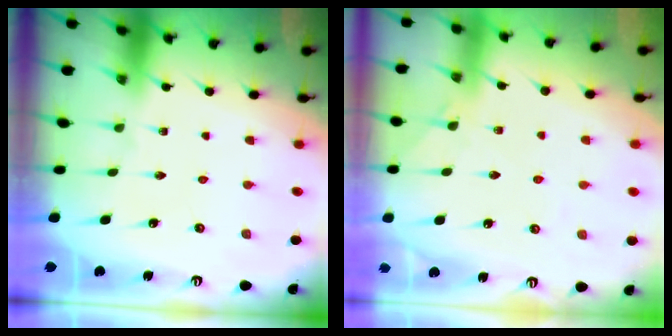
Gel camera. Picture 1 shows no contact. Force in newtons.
{"total": 3.1, "press": 3.1, "slide": 0.5}